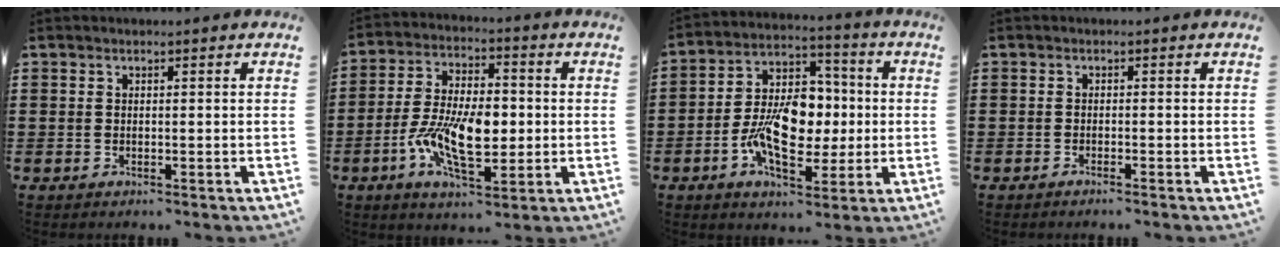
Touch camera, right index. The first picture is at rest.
{"total": 11.2, "force": [-2.1, 5.6, 9.5], "torque": [-0.193, -0.002, -0.041]}
{"total": 11.3, "force": [-1.8, 7.0, 8.7], "torque": [-0.174, 0.004, -0.036]}
{"total": 0.8, "force": [-0.8, -0.1, 0.3], "torque": [-0.005, 0.000, -0.015]}